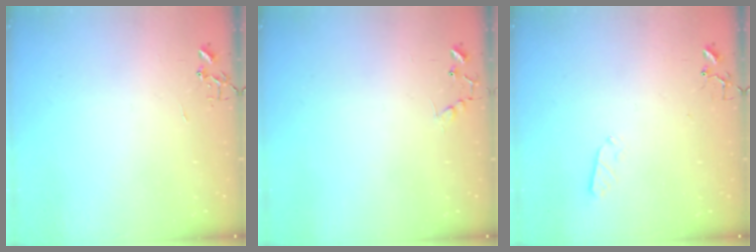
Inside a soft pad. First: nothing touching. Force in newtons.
{"total": 6.7, "press": 6.7, "slide": 0.4}
{"total": 2.9, "press": 2.8, "slide": 0.5}